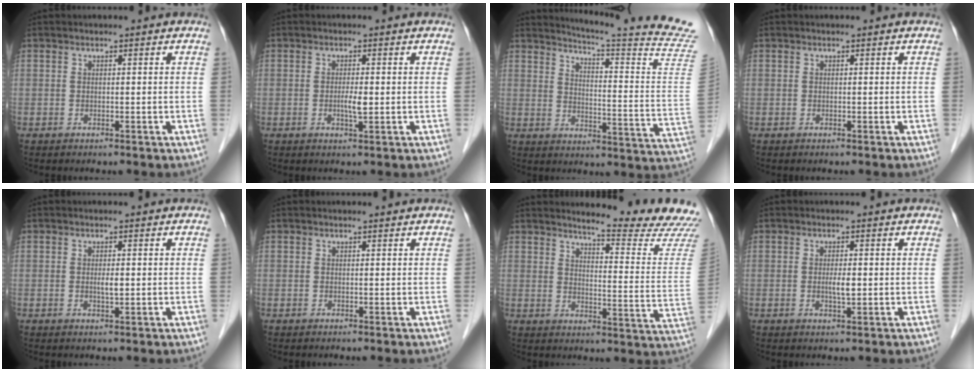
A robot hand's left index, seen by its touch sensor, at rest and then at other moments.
{"total": 2.0, "force": [-0.1, 0.2, 2.0], "torque": [-0.039, -0.002, -0.001]}
{"total": 20.7, "force": [19.3, -3.2, 6.7], "torque": [-0.117, -0.153, 0.226]}
{"total": 0.0}
{"total": 1.4, "force": [0.2, 0.2, 1.3], "torque": [-0.026, 0.000, 0.004]}
{"total": 0.9, "force": [0.8, -0.1, 0.1], "torque": [-0.010, -0.001, 0.011]}
{"total": 16.4, "force": [15.8, -1.6, 4.2], "torque": [-0.063, -0.125, 0.178]}
{"total": 1.9, "force": [0.1, 0.3, 1.9], "torque": [-0.037, -0.002, 0.002]}